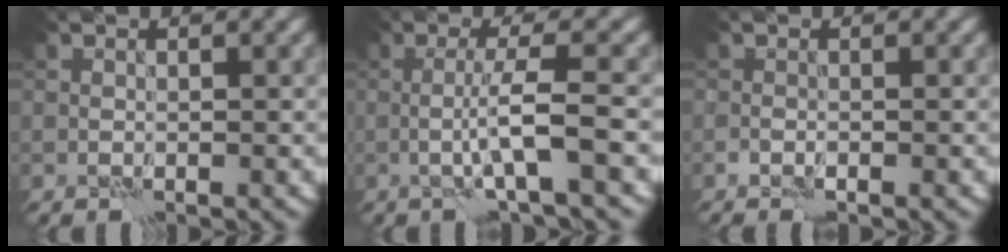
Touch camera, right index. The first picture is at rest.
{"total": 4.0, "force": [-0.9, 0.3, 3.9], "torque": [-0.067, 0.007, -0.024]}
{"total": 1.1, "force": [-0.8, 0.3, 0.7], "torque": [-0.020, 0.000, -0.014]}